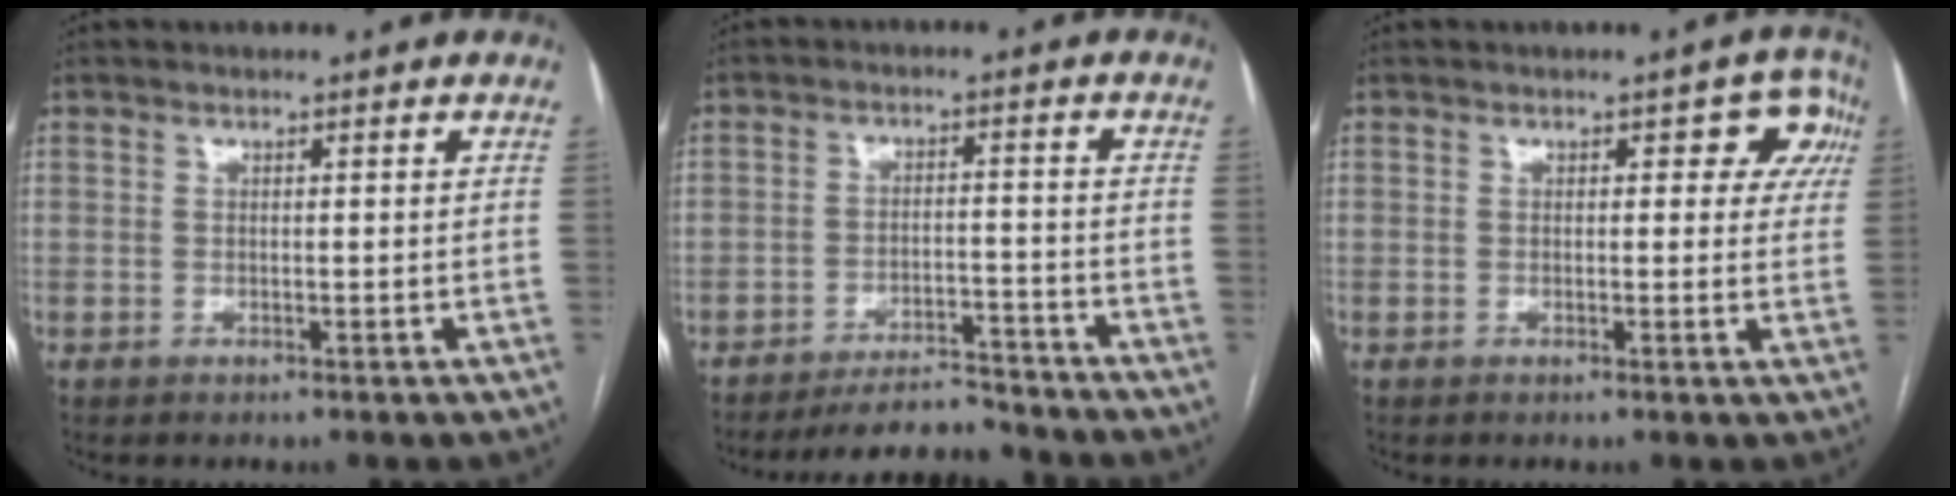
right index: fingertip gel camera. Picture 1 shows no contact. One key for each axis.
{"total": 7.6, "fx": -7.4, "fy": 1.1, "fz": 1.0, "tx": -0.011, "ty": 0.002, "tz": -0.122}
{"total": 5.2, "fx": 1.7, "fy": 2.9, "fz": 3.9, "tx": -0.014, "ty": 0.018, "tz": 0.010}